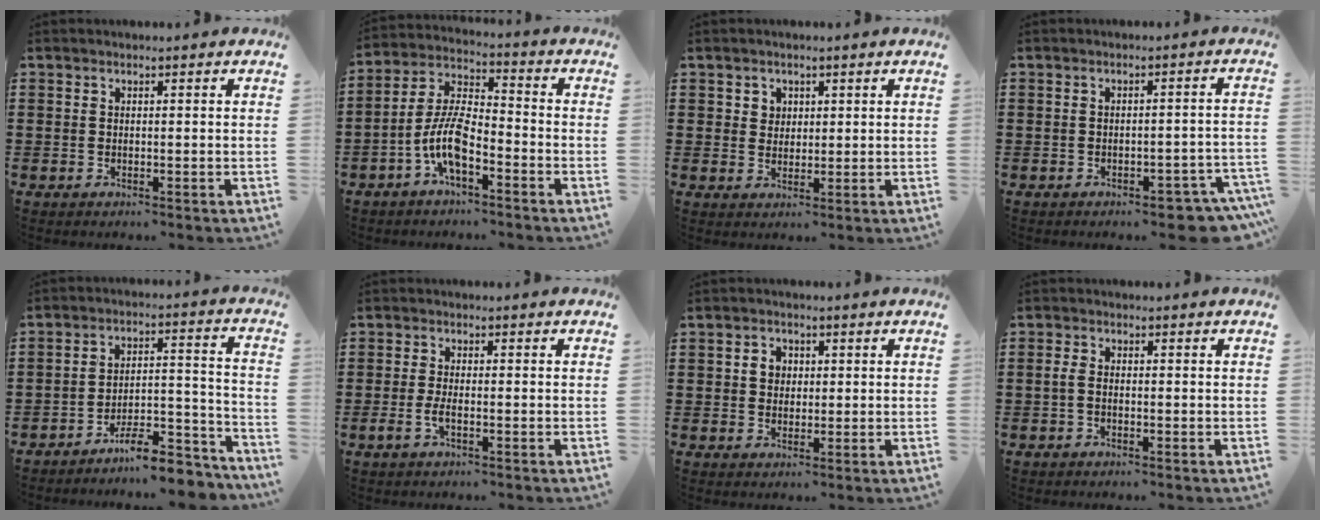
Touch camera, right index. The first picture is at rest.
{"total": 8.5, "force": [-4.0, 3.2, 6.8], "torque": [-0.168, -0.005, -0.083]}
{"total": 2.2, "force": [1.1, 1.9, 0.3], "torque": [-0.014, 0.008, 0.020]}
{"total": 3.7, "force": [-3.1, 0.7, 1.8], "torque": [-0.029, -0.003, -0.058]}
{"total": 9.3, "force": [-8.3, 1.8, 3.9], "torque": [-0.047, 0.034, -0.153]}
{"total": 2.4, "force": [-0.9, 0.5, 2.1], "torque": [-0.052, -0.007, -0.022]}
{"total": 2.6, "force": [0.5, 2.3, 1.2], "torque": [-0.031, 0.010, 0.006]}
{"total": 1.5, "force": [-0.5, 0.6, 1.2], "torque": [-0.031, -0.003, -0.013]}